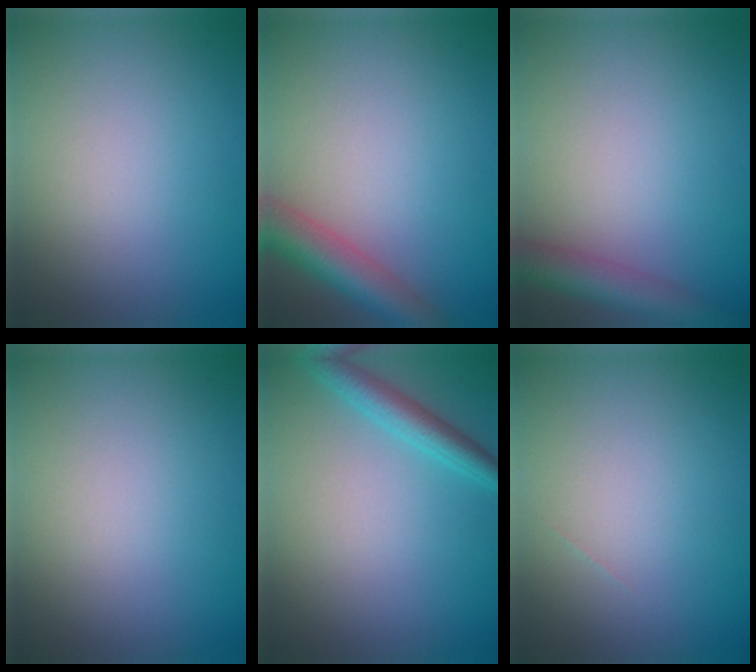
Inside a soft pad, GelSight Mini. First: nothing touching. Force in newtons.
{"total": 4.6, "press": 4.6, "slide": 0.2}
{"total": 4.0, "press": 4.0, "slide": 0.2}
{"total": 0.0}
{"total": 2.8, "press": 2.8, "slide": 0.1}
{"total": 0.0}